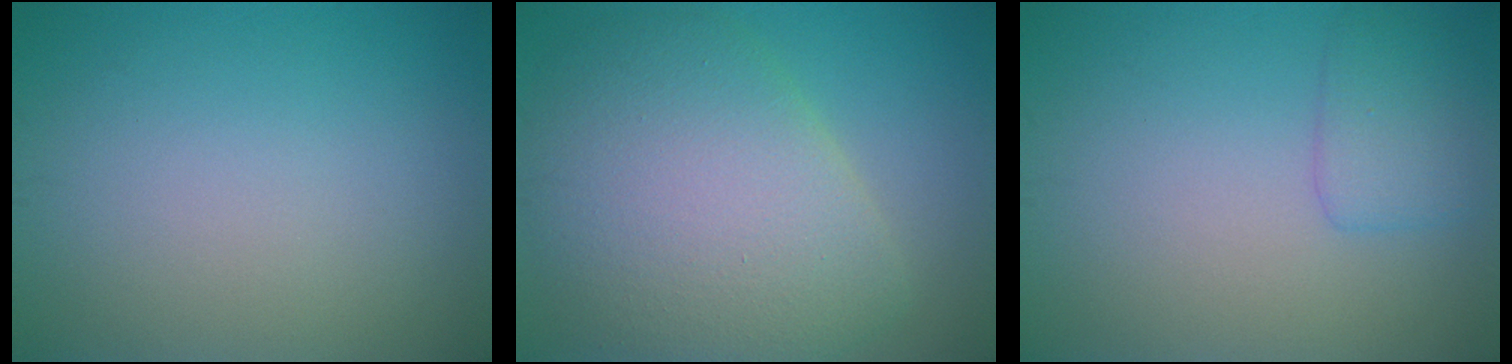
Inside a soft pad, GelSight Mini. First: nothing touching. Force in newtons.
{"total": 9.4, "press": 9.4, "slide": 0.7}
{"total": 2.3, "press": 2.3, "slide": 0.1}